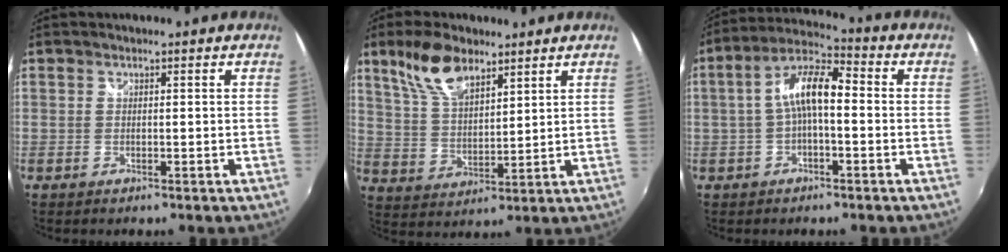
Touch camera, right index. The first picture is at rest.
{"total": 10.3, "force": [6.9, 4.5, 6.3], "torque": [-0.126, 0.017, 0.139]}
{"total": 8.9, "force": [-0.8, 3.2, 8.3], "torque": [-0.169, 0.025, -0.017]}